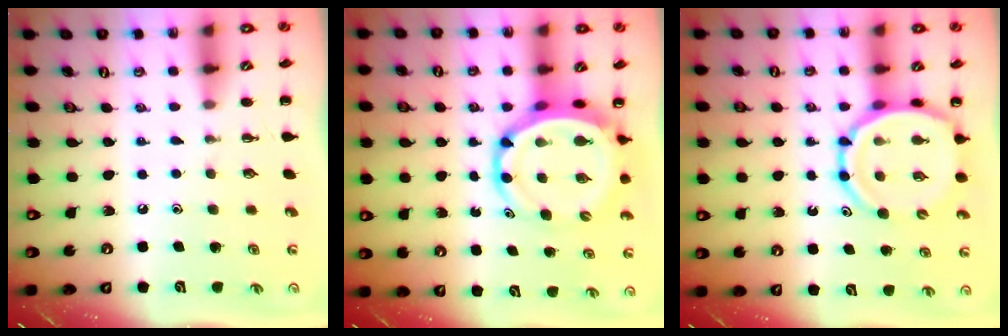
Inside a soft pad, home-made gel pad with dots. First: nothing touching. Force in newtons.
{"total": 8.9, "press": 8.5, "slide": 2.5}
{"total": 12.5, "press": 11.9, "slide": 3.9}